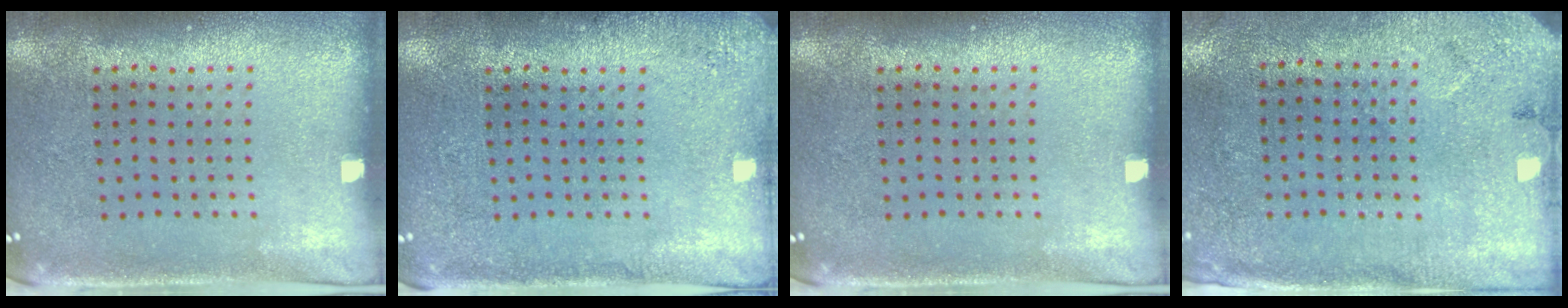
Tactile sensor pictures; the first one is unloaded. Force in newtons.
{"total": 1.4, "press": 1.4, "slide": 0.2}
{"total": 0.0}
{"total": 2.7, "press": 2.2, "slide": 1.6}